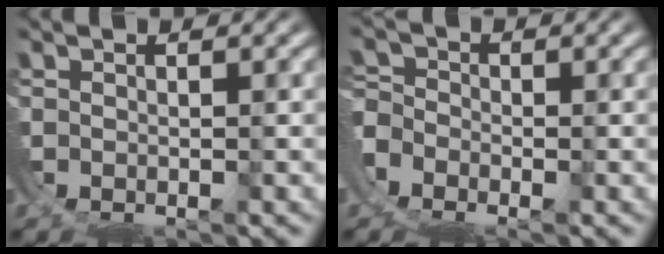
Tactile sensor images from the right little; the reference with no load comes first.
{"total": 3.0, "force": [-1.6, 2.6, 0.4], "torque": [-0.017, -0.005, -0.038]}